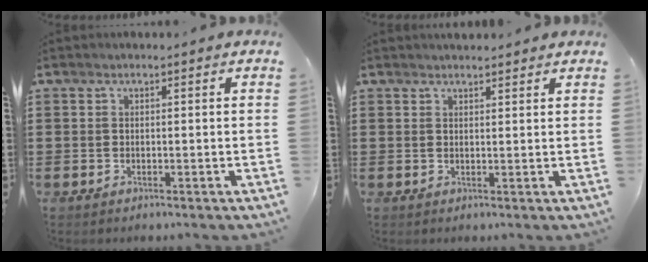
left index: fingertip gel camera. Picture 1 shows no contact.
{"total": 1.5, "force": [1.5, 0.3, 0.2], "torque": [-0.007, 0.004, 0.029]}